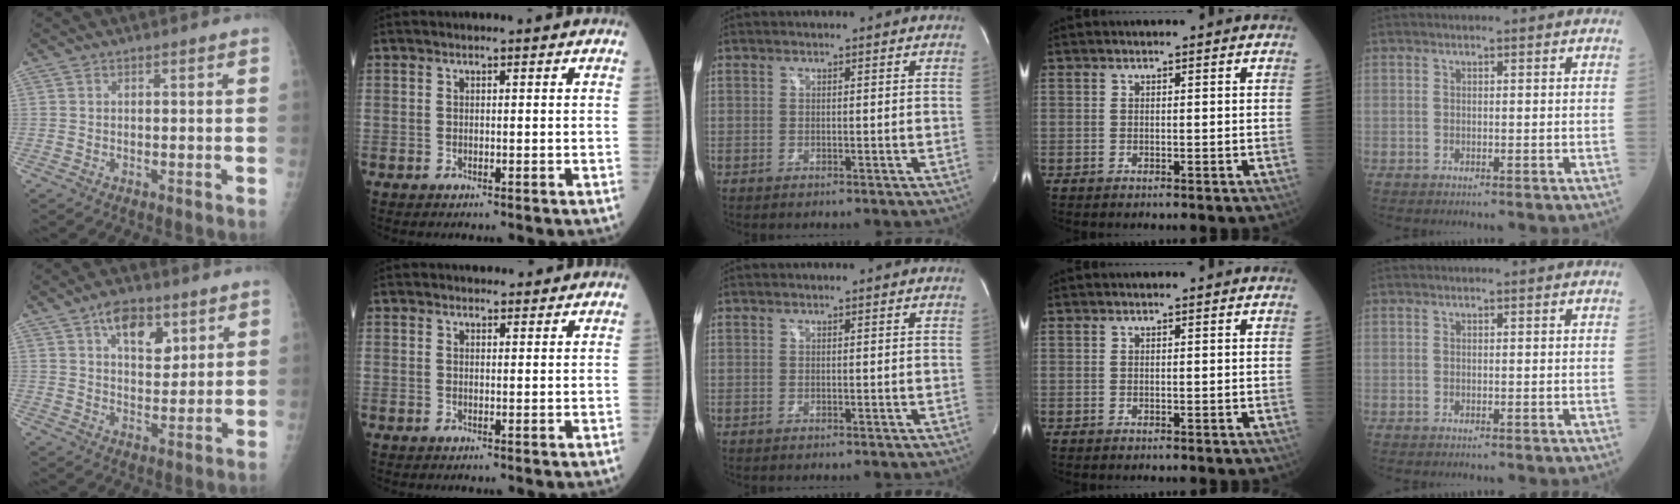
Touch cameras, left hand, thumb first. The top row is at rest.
{"thumb": {"total": 8.7, "force": [4.4, 4.9, 5.8], "torque": [-0.060, -0.022, 0.069]}, "index": {"total": 2.2, "force": [2.0, 0.8, 0.2], "torque": [-0.006, 0.007, 0.027]}}